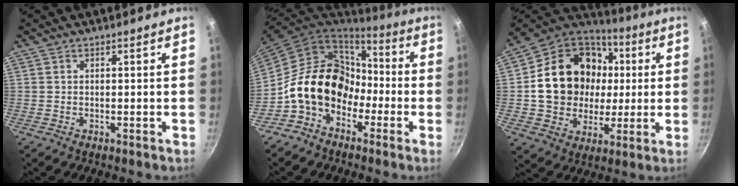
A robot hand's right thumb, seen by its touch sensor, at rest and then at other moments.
{"total": 16.5, "force": [-4.4, 12.8, 9.4], "torque": [-0.115, 0.065, -0.087]}
{"total": 22.7, "force": [2.6, 18.8, 12.4], "torque": [-0.204, 0.029, 0.052]}